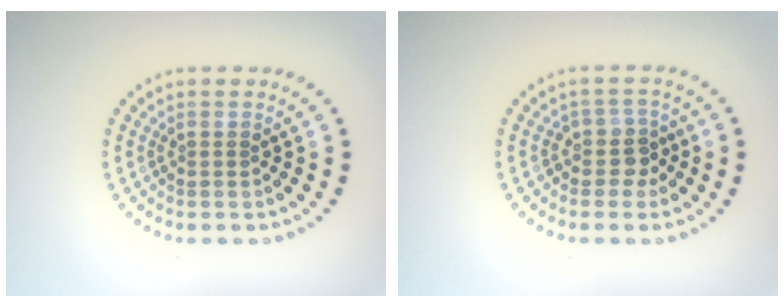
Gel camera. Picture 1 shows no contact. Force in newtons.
{"total": 2.2, "press": 1.8, "slide": 1.2}